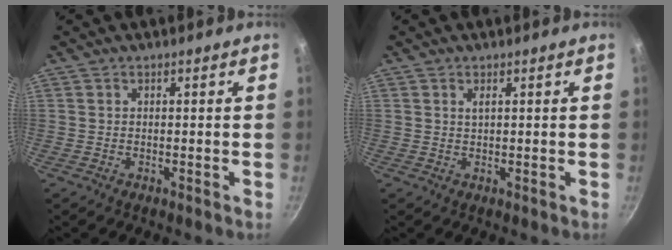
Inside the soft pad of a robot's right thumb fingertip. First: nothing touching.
{"total": 1.1, "force": [0.5, 0.4, 0.8], "torque": [-0.016, 0.001, 0.010]}